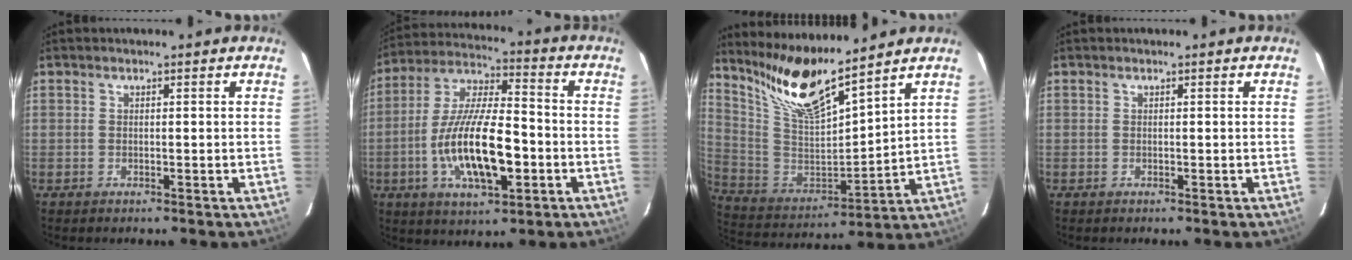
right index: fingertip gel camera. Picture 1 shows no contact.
{"total": 17.7, "force": [-4.6, 6.0, 16.0], "torque": [-0.312, -0.003, -0.081]}
{"total": 15.0, "force": [12.3, 1.6, 8.4], "torque": [-0.159, -0.013, 0.246]}
{"total": 0.0}